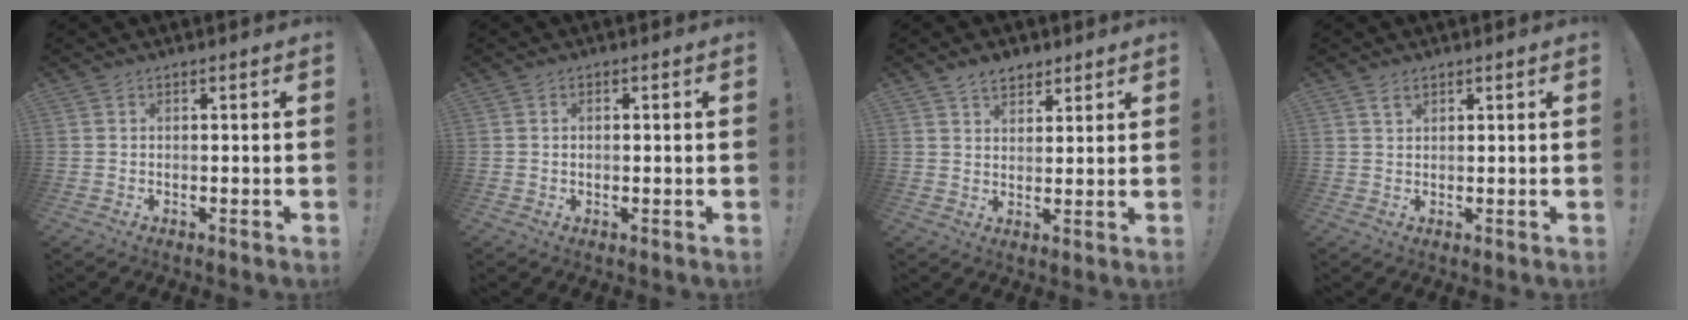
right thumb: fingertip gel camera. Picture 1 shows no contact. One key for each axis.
{"total": 1.0, "fx": 0.1, "fy": 0.7, "fz": 0.8, "tx": -0.011, "ty": 0.002, "tz": 0.000}
{"total": 5.2, "fx": 3.7, "fy": 3.2, "fz": 1.8, "tx": -0.023, "ty": -0.016, "tz": 0.068}
{"total": 2.1, "fx": 1.4, "fy": 1.2, "fz": 1.0, "tx": -0.012, "ty": -0.004, "tz": 0.025}